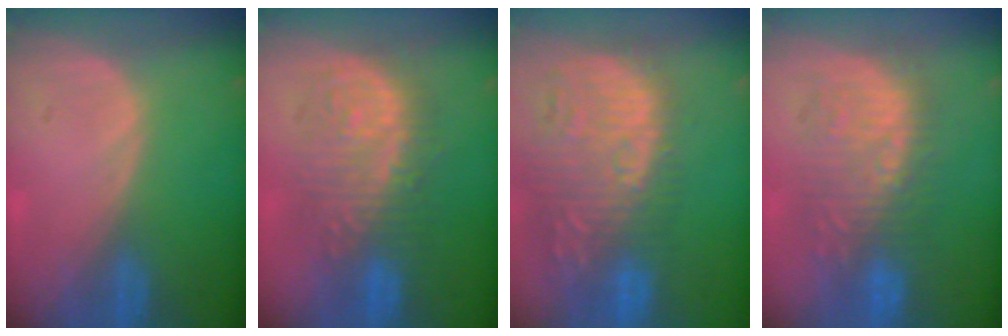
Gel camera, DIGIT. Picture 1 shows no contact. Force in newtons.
{"total": 9.2, "press": 9.2, "slide": 0.0}
{"total": 14.6, "press": 12.6, "slide": 7.4}
{"total": 9.2, "press": 9.2, "slide": 0.3}